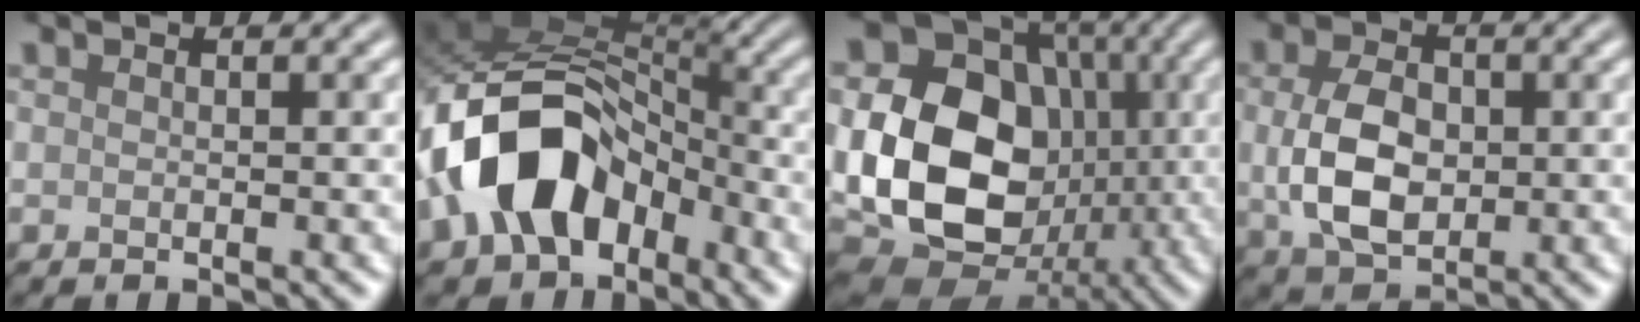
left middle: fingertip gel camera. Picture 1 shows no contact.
{"total": 12.6, "force": [-4.6, 8.5, 8.1], "torque": [-0.152, 0.017, -0.098]}
{"total": 18.2, "force": [-1.0, 15.1, 10.1], "torque": [-0.196, -0.013, -0.031]}
{"total": 6.2, "force": [-0.1, 4.2, 4.6], "torque": [-0.101, -0.003, 0.000]}